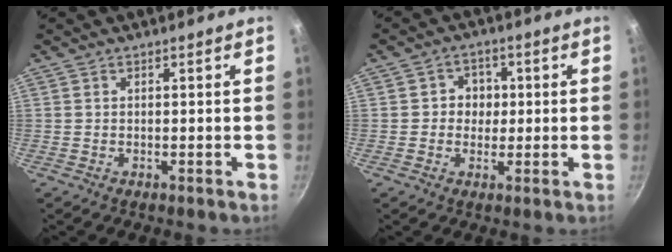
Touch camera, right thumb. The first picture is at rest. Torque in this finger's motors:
{"motor_torque": [-0.18, -0.37, -0.31, -0.08, 0.03]}